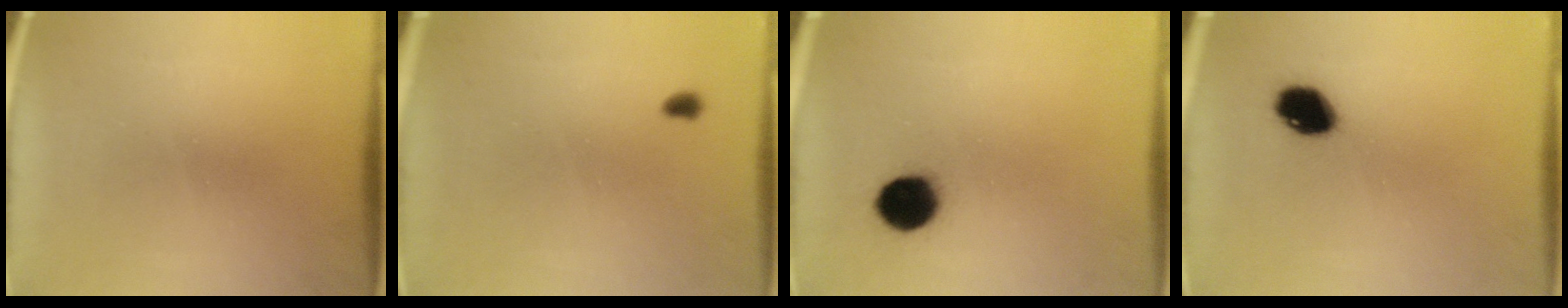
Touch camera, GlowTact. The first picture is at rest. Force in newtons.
{"total": 1.0}
{"total": 7.3}
{"total": 8.1}